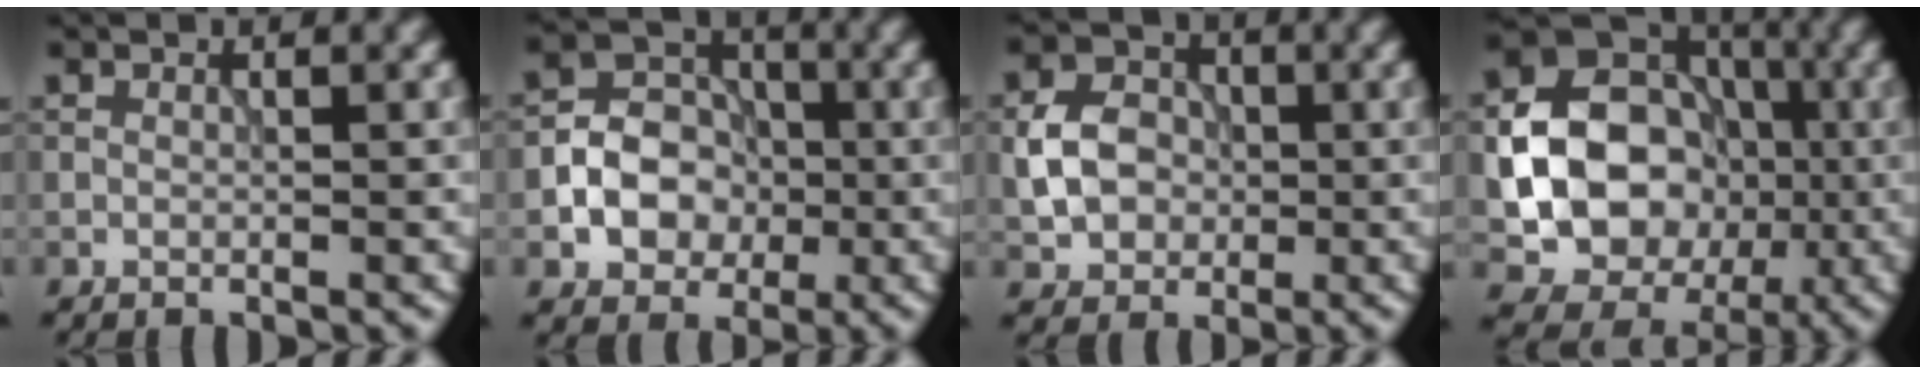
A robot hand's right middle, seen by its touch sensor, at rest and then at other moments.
{"total": 5.5, "force": [-1.2, 4.5, 2.9], "torque": [-0.037, 0.003, -0.033]}
{"total": 4.4, "force": [-0.4, 3.7, 2.3], "torque": [-0.044, 0.005, -0.010]}
{"total": 11.6, "force": [-1.4, 9.6, 6.3], "torque": [-0.087, -0.005, -0.035]}